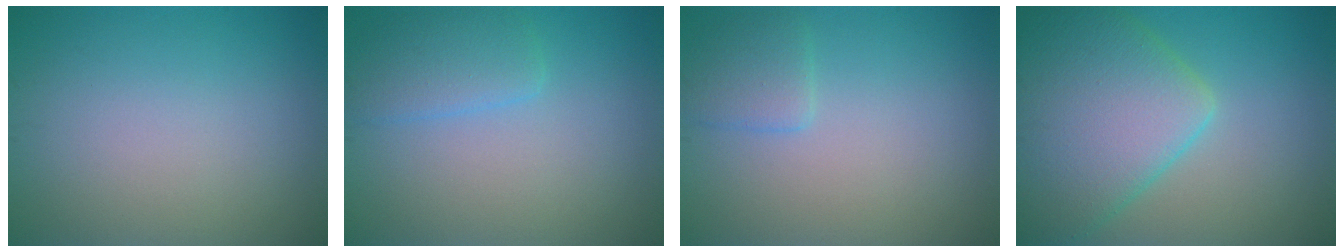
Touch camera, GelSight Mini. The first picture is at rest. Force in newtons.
{"total": 2.7, "press": 2.7, "slide": 0.0}
{"total": 1.9, "press": 1.9, "slide": 0.1}
{"total": 9.6, "press": 9.6, "slide": 0.5}